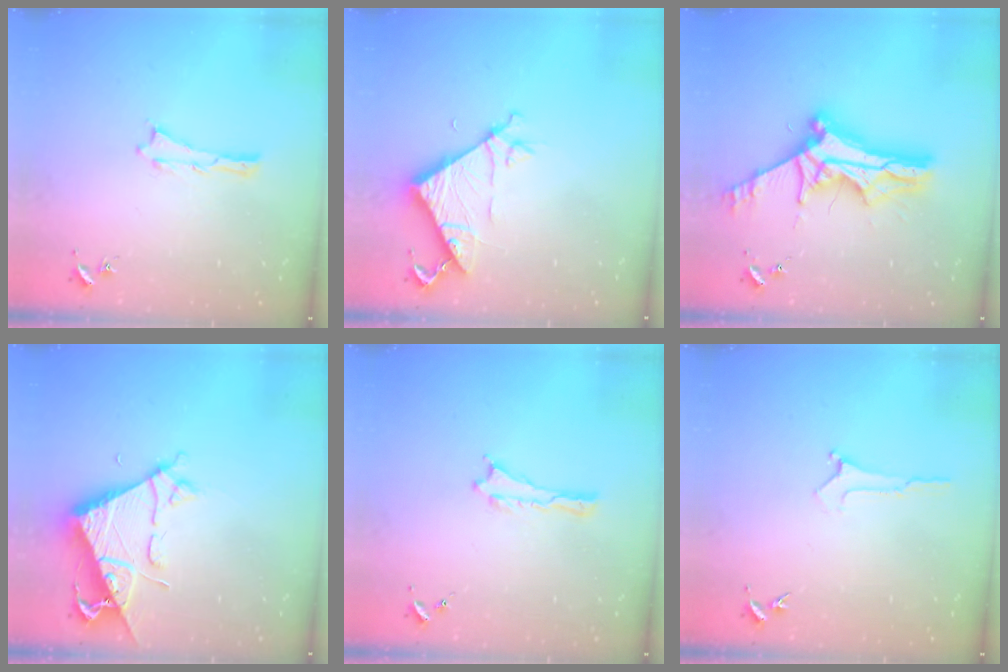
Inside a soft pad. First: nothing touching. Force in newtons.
{"total": 7.2, "press": 7.1, "slide": 0.4}
{"total": 12.0, "press": 11.9, "slide": 1.1}
{"total": 7.3, "press": 7.3, "slide": 0.6}
{"total": 0.0}
{"total": 0.0}